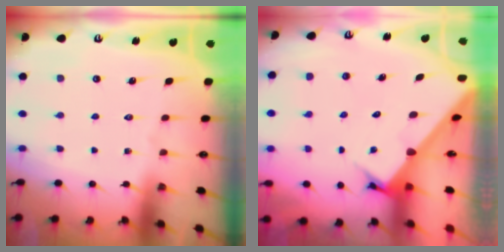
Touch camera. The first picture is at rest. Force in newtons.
{"total": 4.1, "press": 4.1, "slide": 0.3}